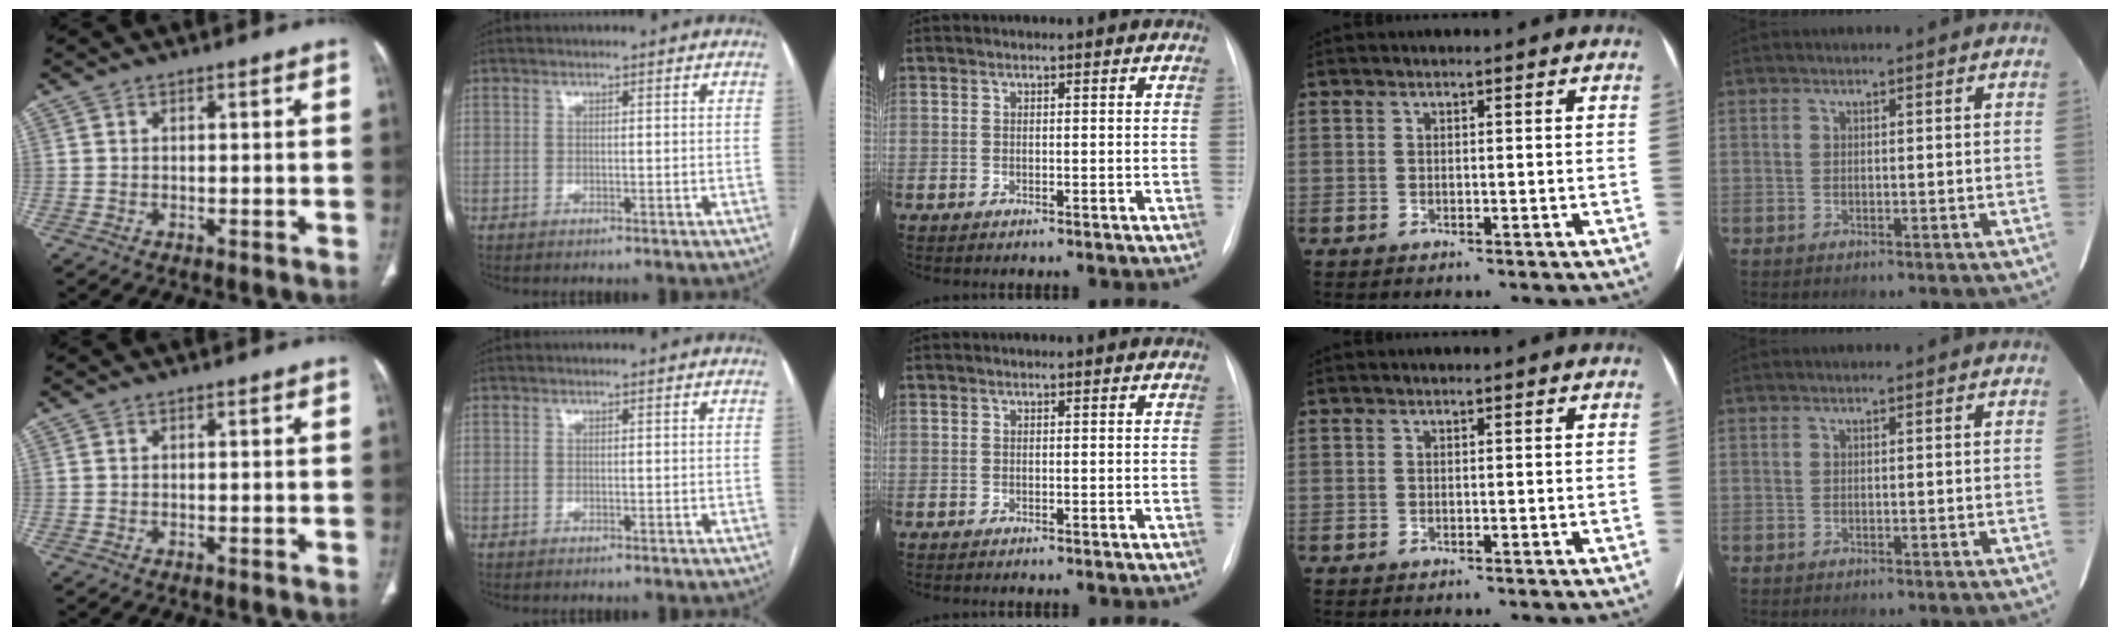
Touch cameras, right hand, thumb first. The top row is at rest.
{}